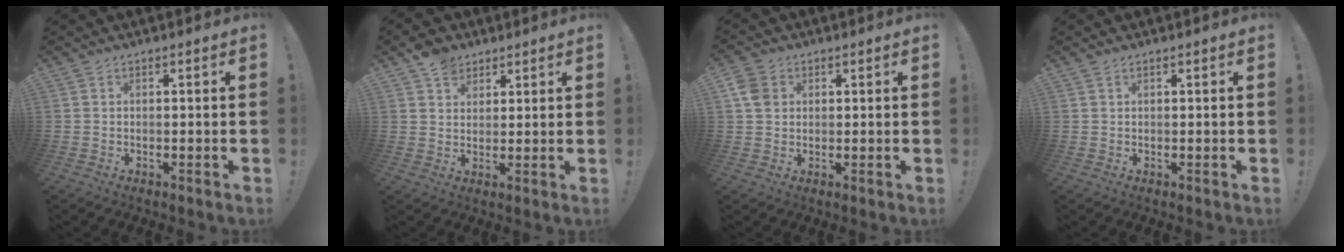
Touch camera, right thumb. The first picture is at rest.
{"total": 4.8, "force": [4.0, 0.9, 2.4], "torque": [-0.044, -0.026, 0.073]}
{"total": 5.9, "force": [1.8, 4.9, 2.9], "torque": [-0.034, 0.005, 0.037]}
{"total": 0.5, "force": [0.4, 0.1, 0.3], "torque": [-0.010, 0.002, 0.008]}